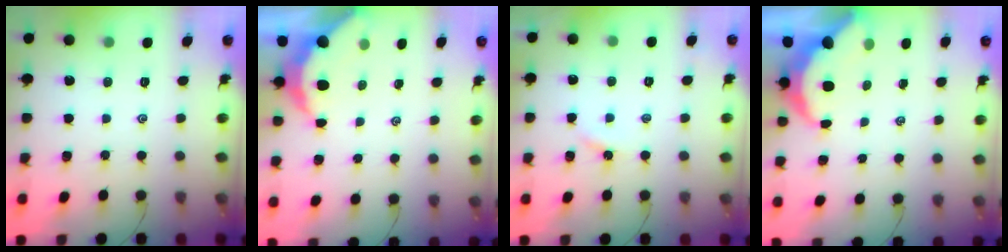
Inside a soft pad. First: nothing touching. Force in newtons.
{"total": 5.0, "press": 5.0, "slide": 0.5}
{"total": 2.7, "press": 2.7, "slide": 0.3}
{"total": 7.4, "press": 7.3, "slide": 1.1}